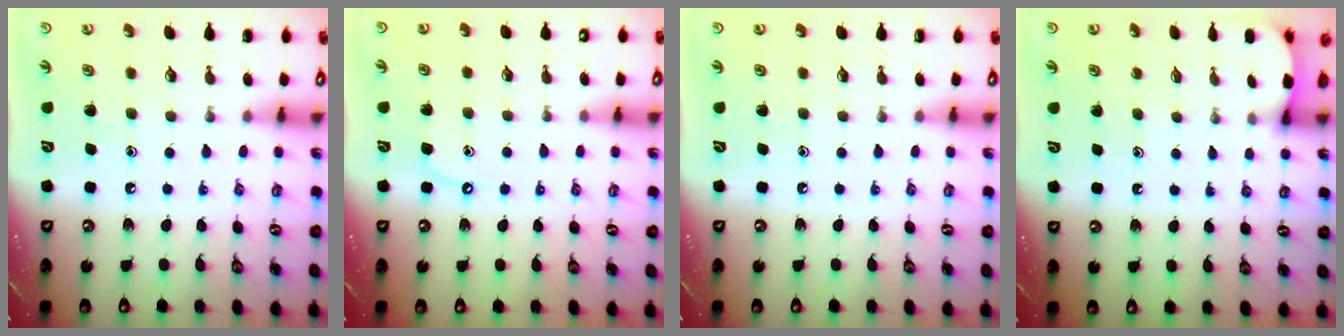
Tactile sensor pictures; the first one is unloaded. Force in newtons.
{"total": 4.4, "press": 4.3, "slide": 0.6}
{"total": 0.0}
{"total": 2.6, "press": 2.6, "slide": 0.3}